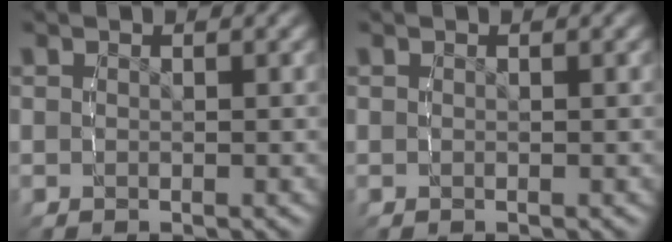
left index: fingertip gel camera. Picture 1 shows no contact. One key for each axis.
{"total": 0.0}